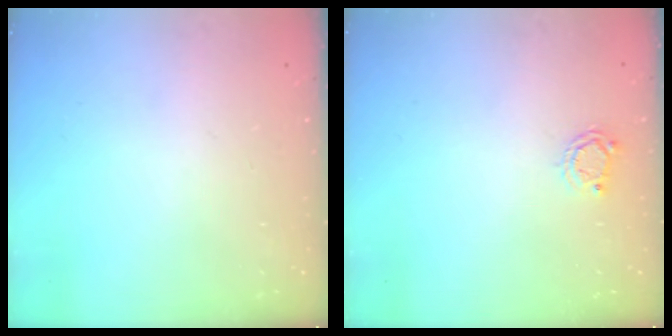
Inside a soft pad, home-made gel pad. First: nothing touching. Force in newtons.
{"total": 4.2, "press": 4.2, "slide": 0.6}